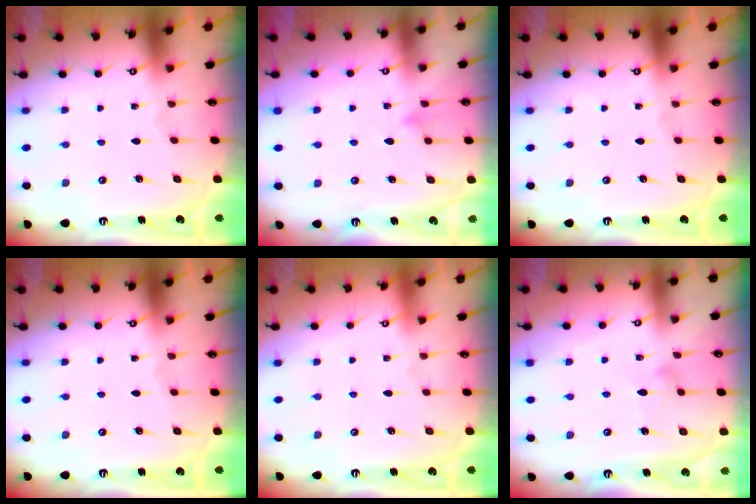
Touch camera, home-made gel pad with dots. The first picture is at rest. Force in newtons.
{"total": 7.9, "press": 7.9, "slide": 0.6}
{"total": 0.0}
{"total": 0.0}
{"total": 3.9, "press": 3.9, "slide": 0.1}
{"total": 6.8, "press": 6.8, "slide": 0.3}